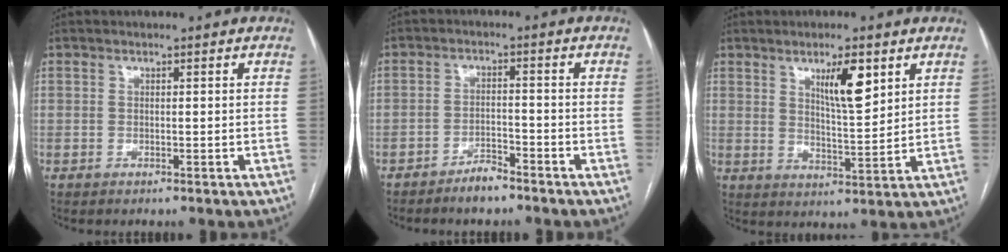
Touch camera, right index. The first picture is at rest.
{"total": 3.8, "force": [-3.2, 0.9, 1.7], "torque": [-0.032, 0.001, -0.057]}
{"total": 7.3, "force": [3.8, 1.4, 6.0], "torque": [-0.103, -0.007, 0.066]}